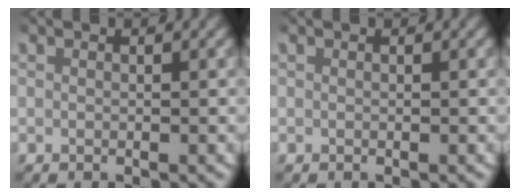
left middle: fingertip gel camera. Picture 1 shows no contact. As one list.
[{"total": 0.0}]